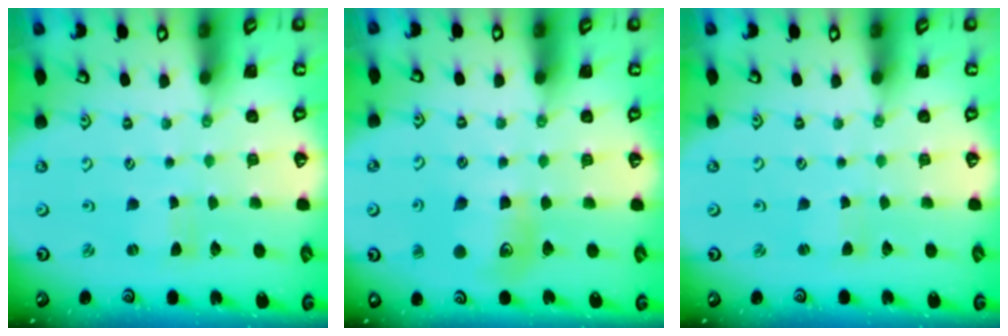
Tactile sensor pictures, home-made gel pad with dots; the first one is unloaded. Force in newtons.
{"total": 11.5, "press": 11.5, "slide": 0.8}
{"total": 2.0, "press": 2.0, "slide": 0.4}